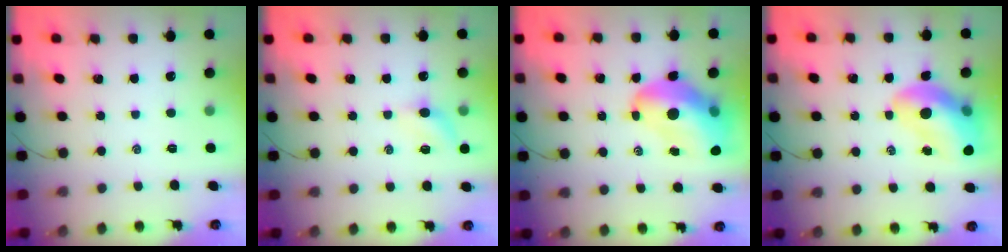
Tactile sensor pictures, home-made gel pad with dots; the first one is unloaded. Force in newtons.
{"total": 5.5, "press": 5.3, "slide": 1.4}
{"total": 16.7, "press": 16.1, "slide": 4.6}
{"total": 14.6, "press": 14.0, "slide": 4.1}